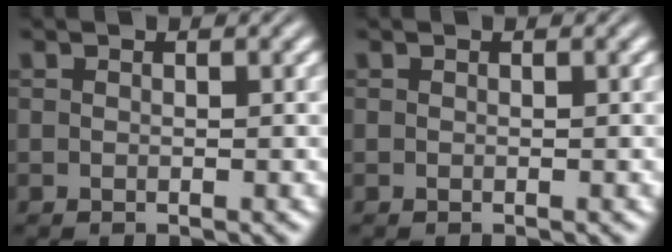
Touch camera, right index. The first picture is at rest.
{"total": 0.0}